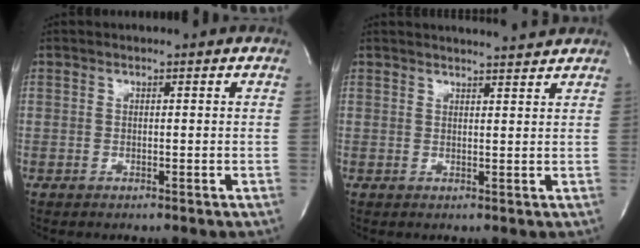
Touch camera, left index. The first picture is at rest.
{"total": 5.2, "force": [5.1, -0.3, 1.1], "torque": [-0.020, 0.005, 0.059]}